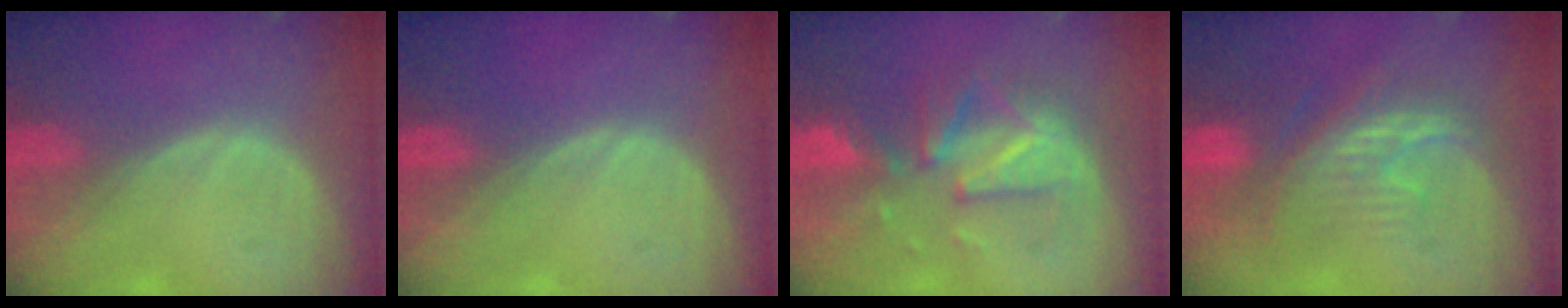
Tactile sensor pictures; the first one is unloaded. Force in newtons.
{"total": 0.0}
{"total": 8.3, "press": 8.3, "slide": 0.6}
{"total": 8.7, "press": 8.3, "slide": 2.6}